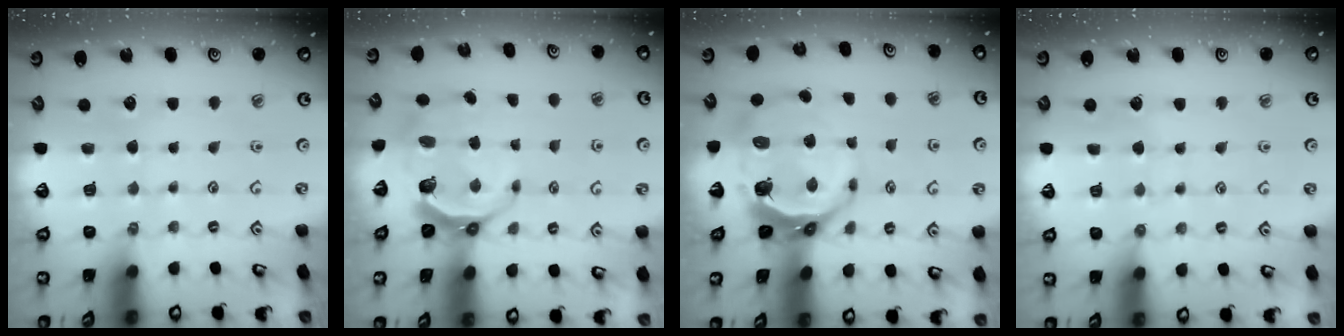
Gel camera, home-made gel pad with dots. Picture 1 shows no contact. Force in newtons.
{"total": 6.4, "press": 5.1, "slide": 3.8}
{"total": 10.9, "press": 9.7, "slide": 5.0}
{"total": 4.5, "press": 4.5, "slide": 0.4}